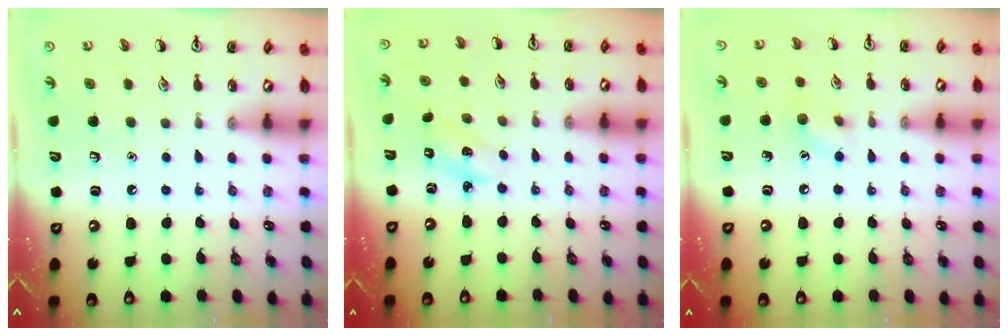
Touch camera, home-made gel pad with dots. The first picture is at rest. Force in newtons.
{"total": 2.2, "press": 2.1, "slide": 0.4}
{"total": 6.6, "press": 6.4, "slide": 1.9}